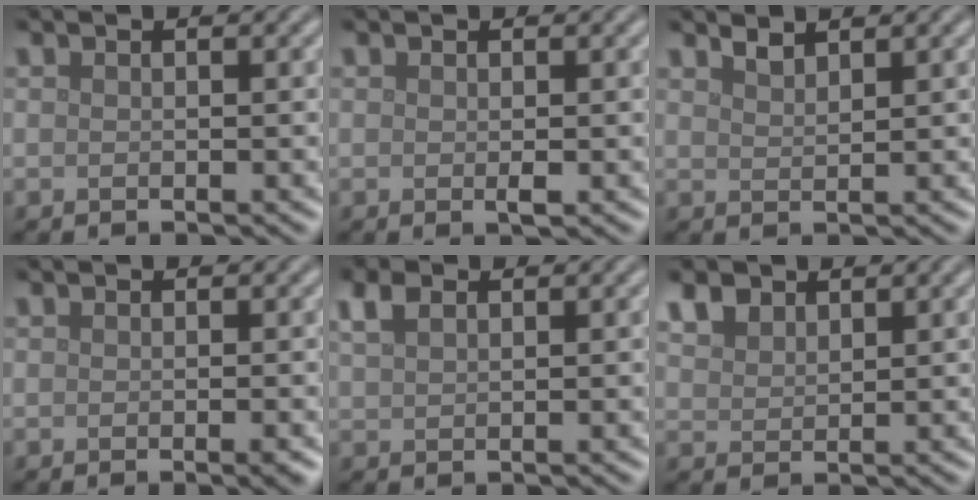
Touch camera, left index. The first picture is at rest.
{"total": 0.7, "force": [0.0, 0.2, 0.7], "torque": [-0.014, -0.002, 0.000]}
{"total": 1.3, "force": [1.3, 0.2, 0.3], "torque": [-0.005, -0.001, 0.026]}
{"total": 1.1, "force": [-0.4, 0.2, 1.0], "torque": [-0.012, -0.003, -0.007]}
{"total": 2.2, "force": [1.4, 1.2, 1.3], "torque": [-0.032, 0.007, 0.031]}
{"total": 2.5, "force": [1.9, 1.5, 0.9], "torque": [-0.027, 0.007, 0.040]}